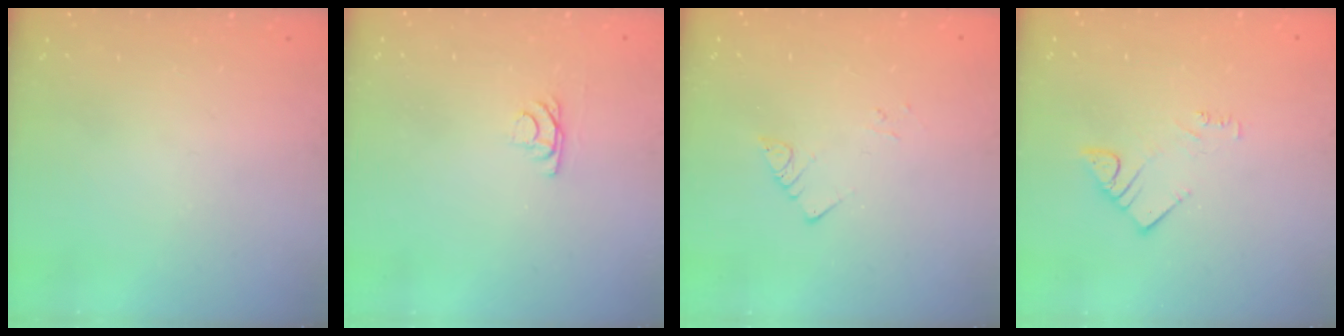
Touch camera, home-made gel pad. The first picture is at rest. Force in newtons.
{"total": 3.8, "press": 3.8, "slide": 0.4}
{"total": 2.8, "press": 2.8, "slide": 0.2}
{"total": 3.1, "press": 3.0, "slide": 0.4}